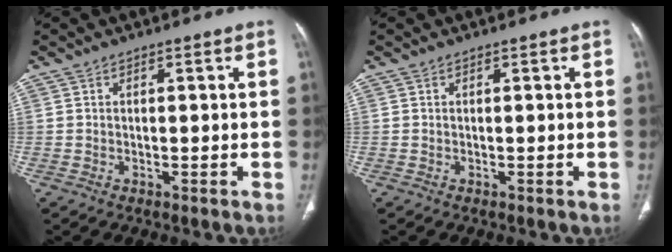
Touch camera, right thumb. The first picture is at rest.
{"total": 0.0}